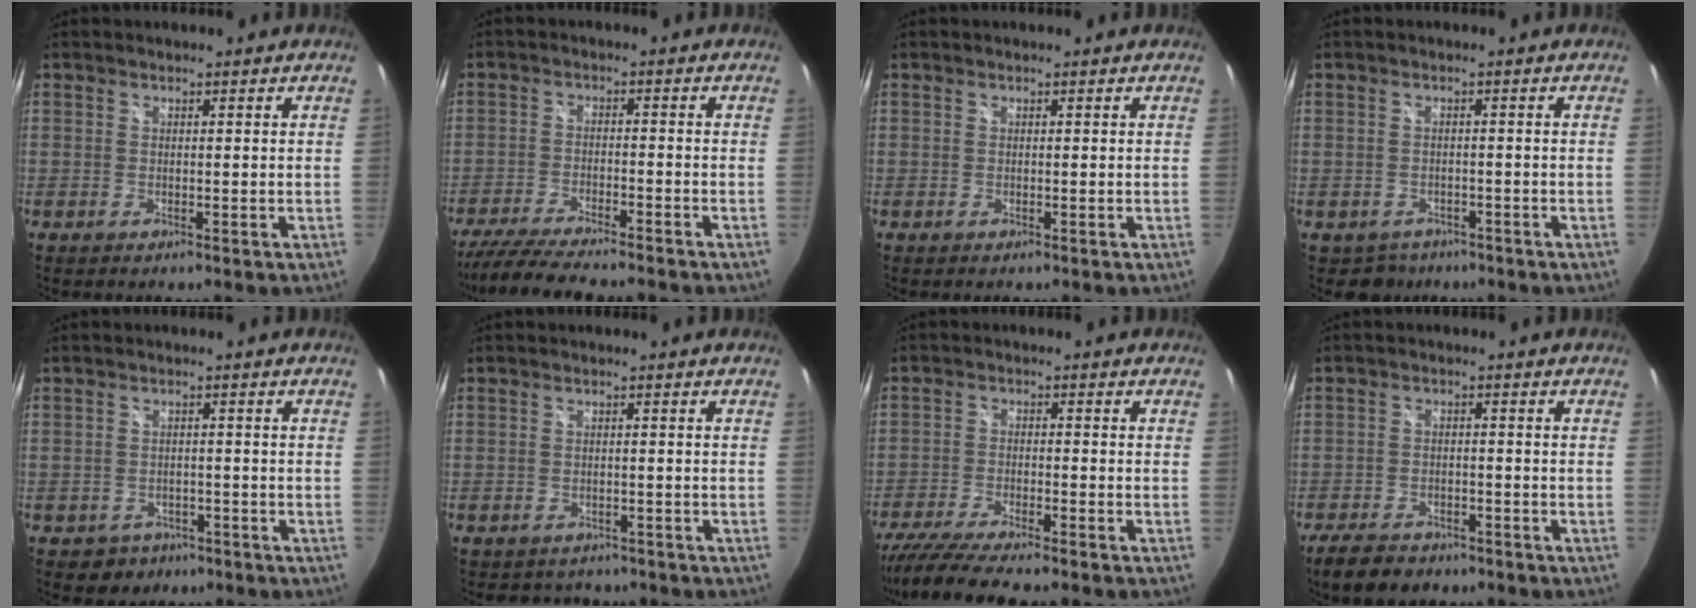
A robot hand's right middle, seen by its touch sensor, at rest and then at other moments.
{"total": 14.0, "force": [-12.2, 1.7, 6.5], "torque": [-0.141, -0.024, -0.197]}
{"total": 0.0}
{"total": 4.0, "force": [-2.7, 2.9, 0.3], "torque": [-0.017, 0.000, -0.036]}
{"total": 4.9, "force": [-2.8, 3.9, 0.8], "torque": [-0.027, 0.008, -0.030]}
{"total": 4.1, "force": [-3.3, 2.5, 0.6], "torque": [-0.013, -0.003, -0.042]}
{"total": 11.8, "force": [-10.2, 1.3, 5.8], "torque": [-0.136, -0.028, -0.175]}
{"total": 8.1, "force": [-6.2, 4.1, 3.4], "torque": [-0.091, 0.000, -0.099]}